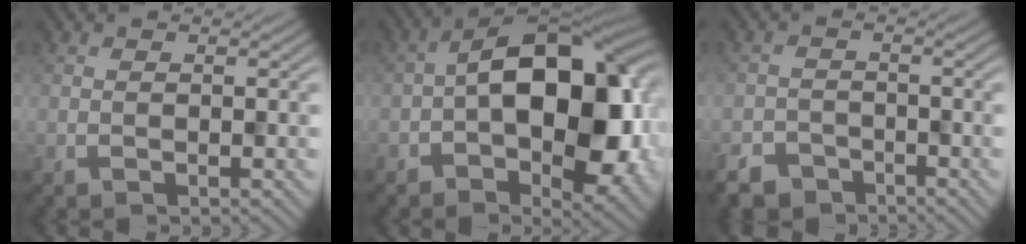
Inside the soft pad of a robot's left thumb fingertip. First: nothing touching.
{"total": 15.3, "force": [-0.8, 8.9, 12.4], "torque": [-0.169, 0.009, -0.020]}
{"total": 3.8, "force": [-3.3, 1.8, 0.3], "torque": [-0.003, -0.003, -0.059]}